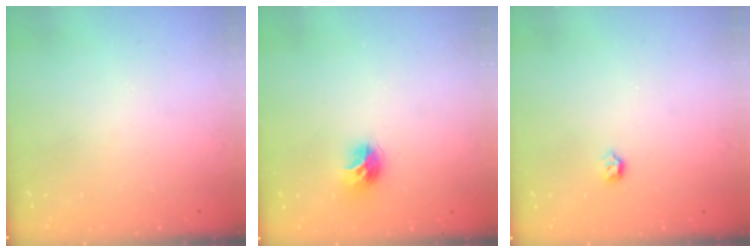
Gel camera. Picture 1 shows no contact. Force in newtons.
{"total": 8.6, "press": 8.6, "slide": 0.0}
{"total": 4.0, "press": 3.9, "slide": 0.7}